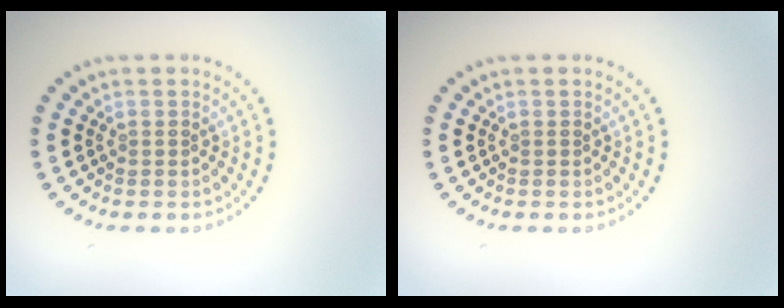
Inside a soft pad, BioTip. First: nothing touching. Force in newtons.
{"total": 0.0}